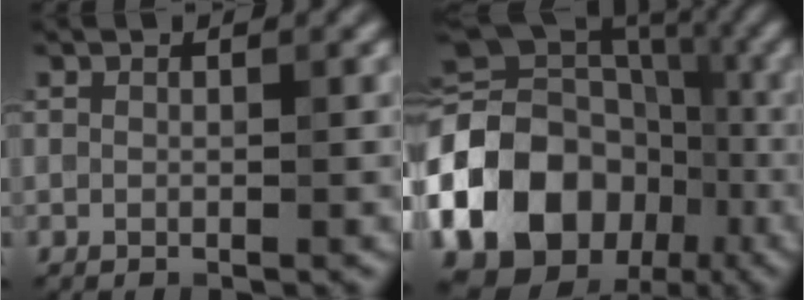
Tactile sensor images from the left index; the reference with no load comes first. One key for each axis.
{"total": 16.4, "fx": -5.2, "fy": 12.6, "fz": 9.0, "tx": -0.195, "ty": 0.020, "tz": -0.098}